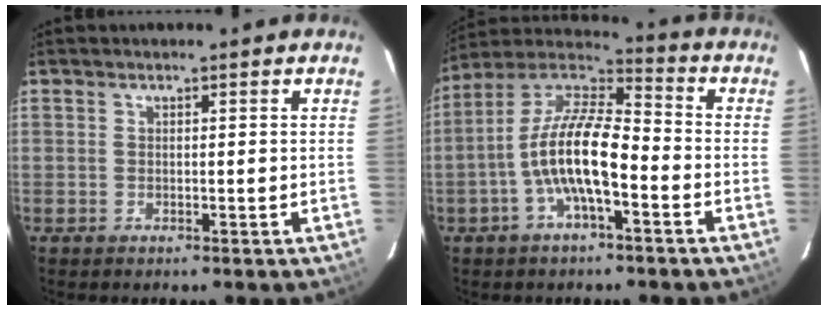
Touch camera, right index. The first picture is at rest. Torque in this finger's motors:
{"motor_torque": [1.77, -0.37, 1.05, 0.21]}